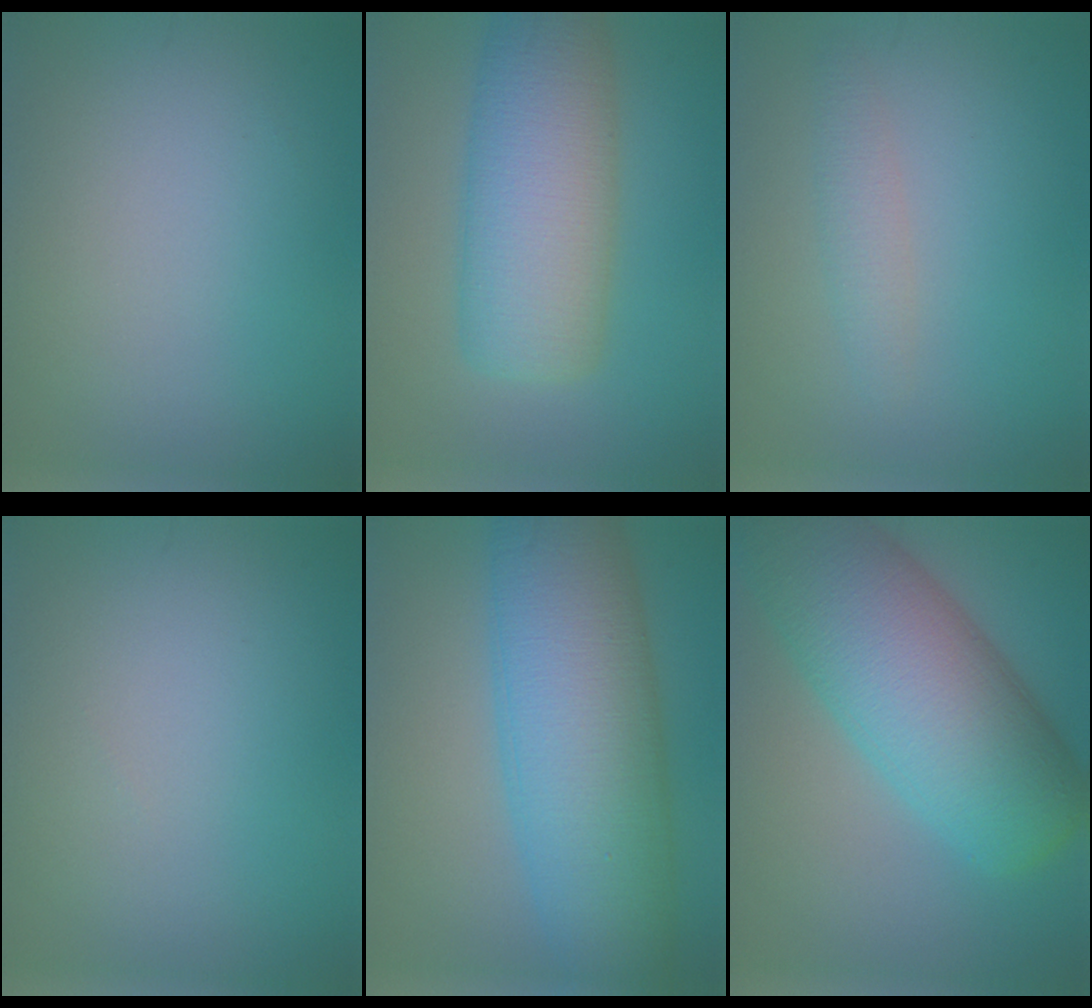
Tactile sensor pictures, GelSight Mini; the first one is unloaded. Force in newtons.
{"total": 9.1, "press": 9.1, "slide": 0.3}
{"total": 1.8, "press": 1.8, "slide": 0.1}
{"total": 0.0}
{"total": 11.9, "press": 11.9, "slide": 0.2}
{"total": 12.2, "press": 12.2, "slide": 0.6}